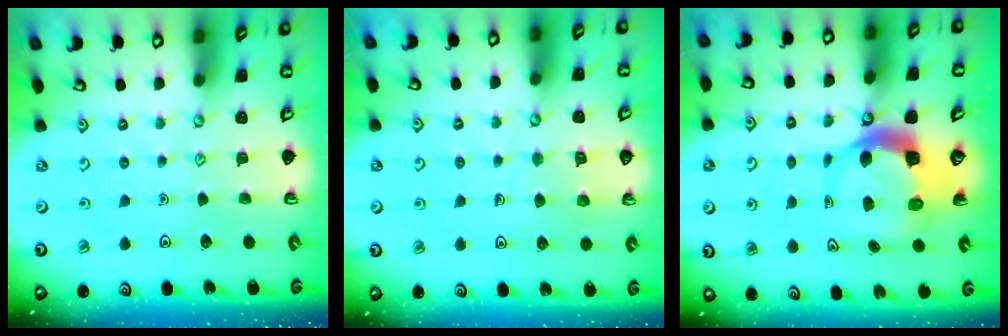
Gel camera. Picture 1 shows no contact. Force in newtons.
{"total": 5.6, "press": 5.6, "slide": 0.5}
{"total": 7.2, "press": 7.2, "slide": 1.0}